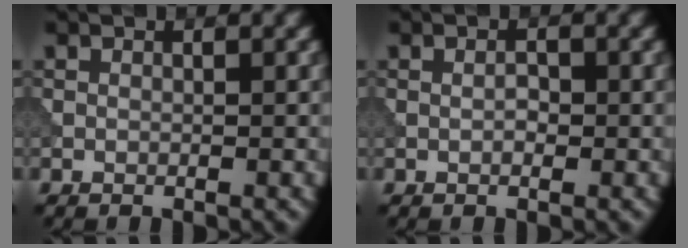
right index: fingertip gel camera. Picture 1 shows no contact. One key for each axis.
{"total": 0.9, "fx": -0.1, "fy": 0.3, "fz": 0.8, "tx": -0.014, "ty": 0.002, "tz": -0.001}